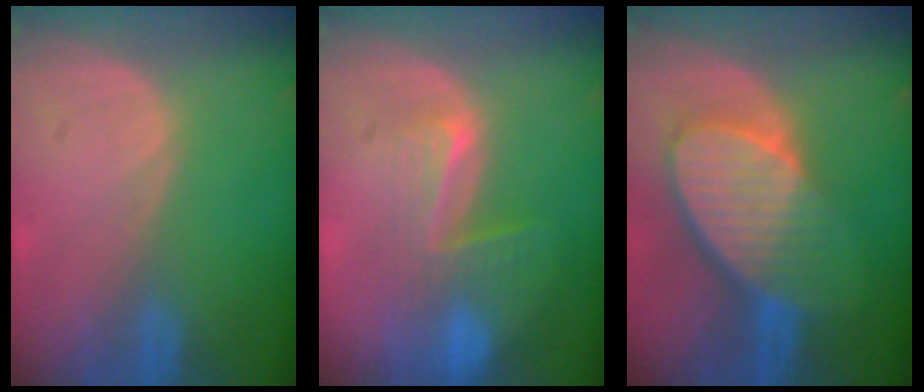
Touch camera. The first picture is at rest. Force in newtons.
{"total": 8.2, "press": 7.1, "slide": 4.0}
{"total": 9.4, "press": 8.3, "slide": 4.4}